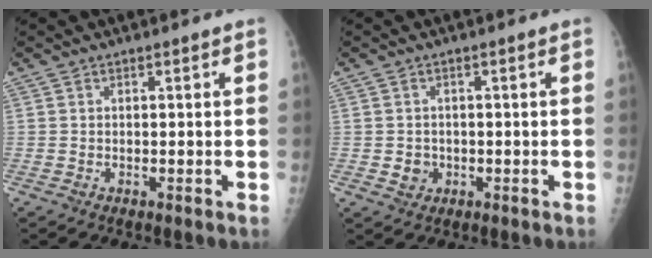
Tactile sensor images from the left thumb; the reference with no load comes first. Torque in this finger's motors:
{"motor_torque": [-0.02, 0.01, -0.10, -0.09, 0.00]}